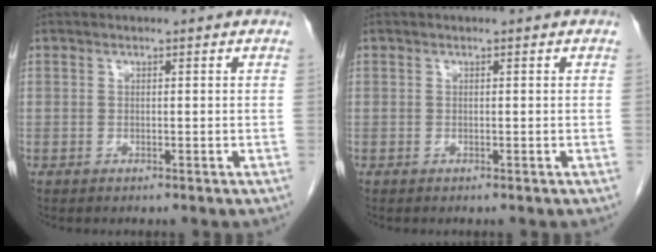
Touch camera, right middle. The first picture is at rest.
{"total": 0.0}